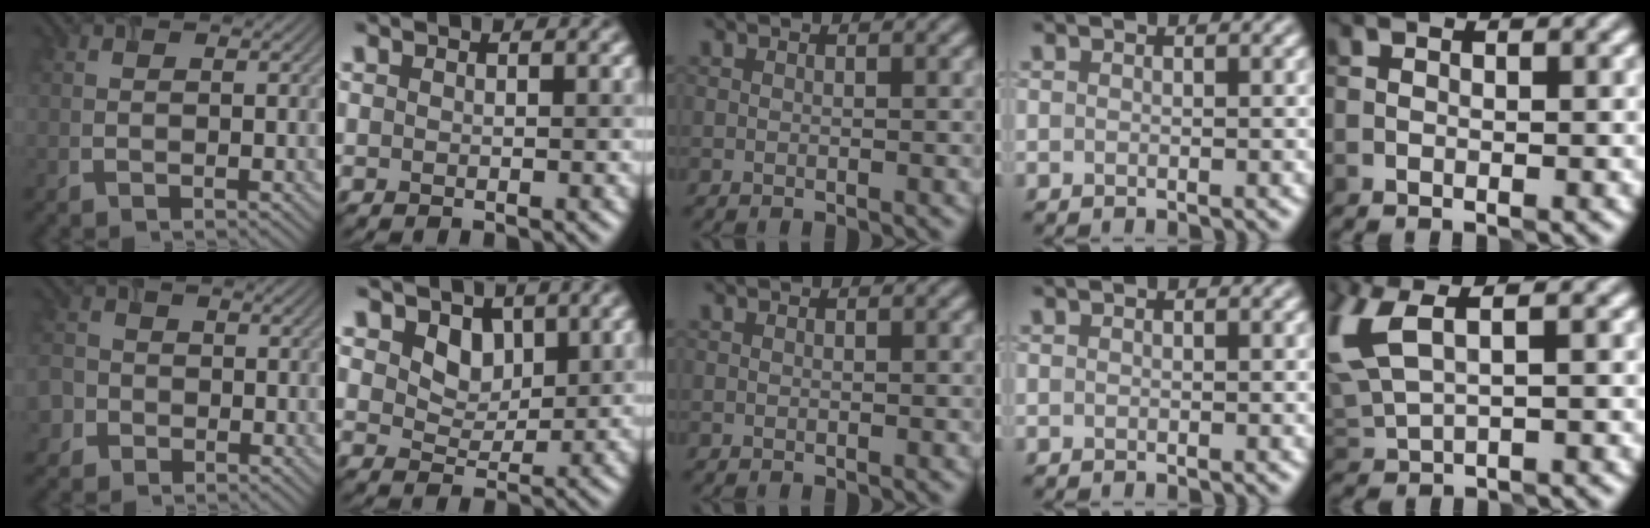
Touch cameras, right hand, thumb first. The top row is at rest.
{"thumb": {"total": 3.4, "force": [-1.6, 3.0, 0.6], "torque": [-0.010, -0.010, -0.041]}, "index": {"total": 2.9, "force": [1.5, 2.1, 1.4], "torque": [-0.036, -0.011, 0.019]}, "little": {"total": 5.1, "force": [2.1, 2.1, 4.1], "torque": [-0.121, 0.007, 0.047]}}